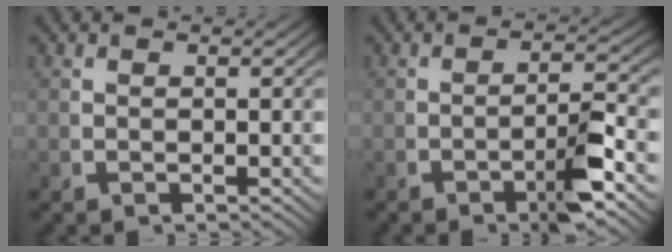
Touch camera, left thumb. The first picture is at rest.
{"total": 4.1, "force": [-1.4, 0.8, 3.8], "torque": [-0.057, 0.000, -0.026]}